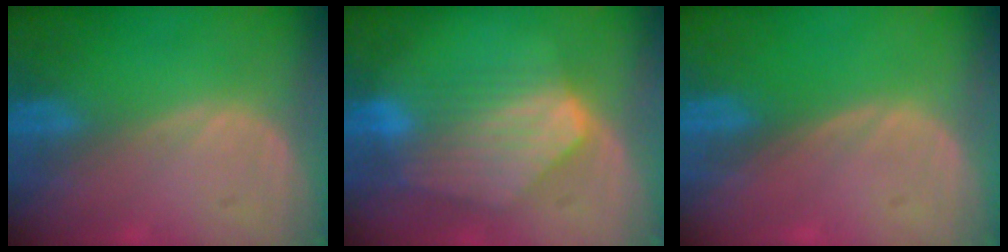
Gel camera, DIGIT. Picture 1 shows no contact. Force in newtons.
{"total": 8.4, "press": 7.6, "slide": 3.5}
{"total": 0.0}